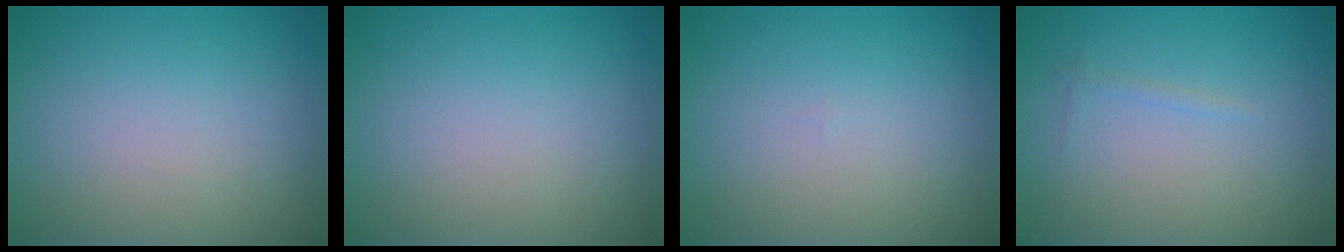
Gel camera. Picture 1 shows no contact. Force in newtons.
{"total": 0.0}
{"total": 0.0}
{"total": 0.5, "press": 0.5, "slide": 0.1}